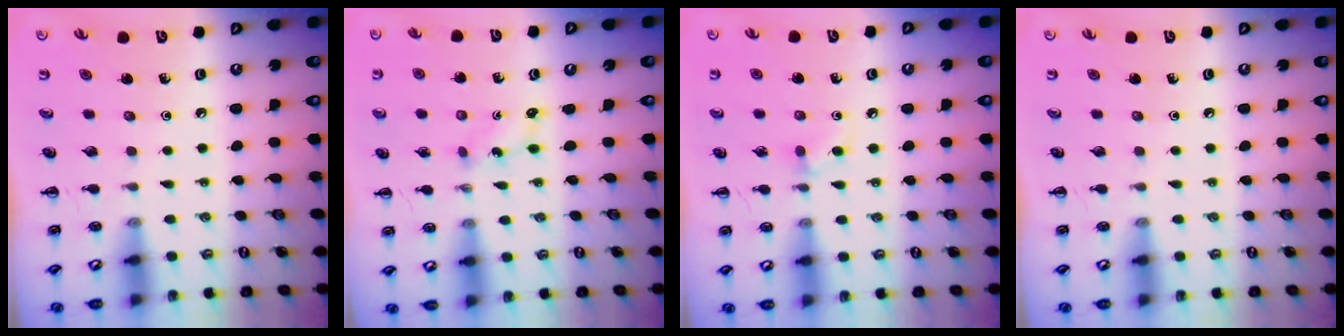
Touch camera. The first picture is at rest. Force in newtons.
{"total": 1.7, "press": 1.6, "slide": 0.6}
{"total": 5.0, "press": 4.6, "slide": 2.0}
{"total": 0.0}